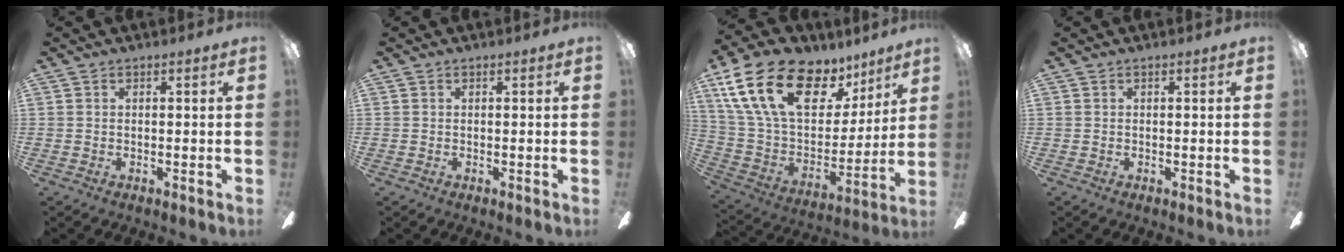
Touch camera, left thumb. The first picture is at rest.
{"total": 0.0}
{"total": 24.1, "force": [13.0, 13.6, 15.1], "torque": [-0.281, -0.057, 0.238]}
{"total": 0.0}